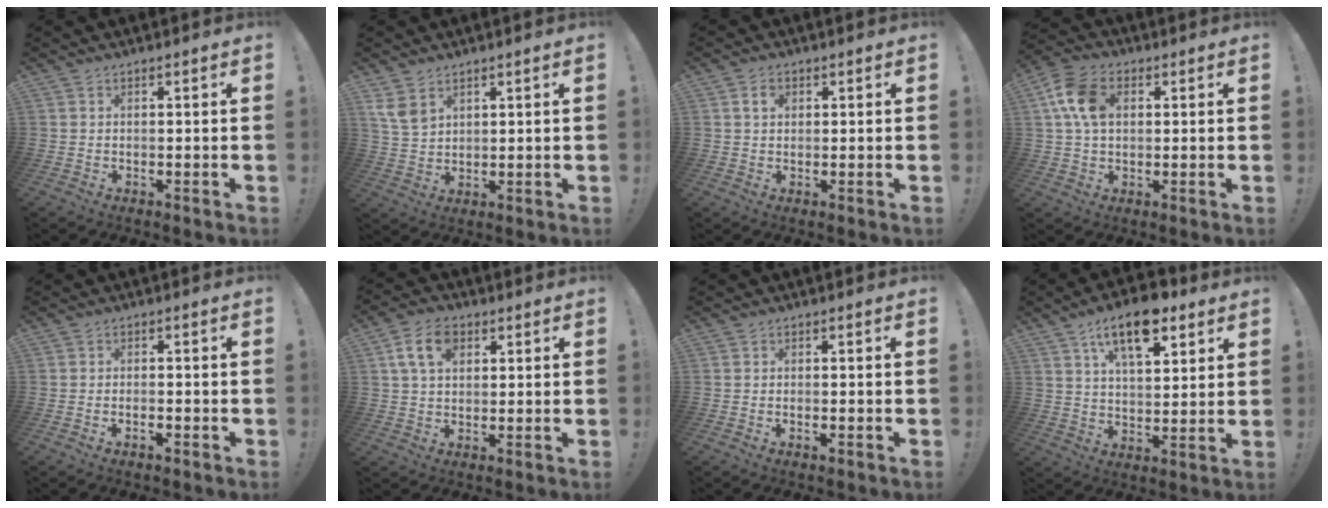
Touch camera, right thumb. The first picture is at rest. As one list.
[{"total": 6.8, "force": [3.8, 4.4, 3.6], "torque": [-0.067, -0.015, 0.075]}, {"total": 2.8, "force": [1.0, 2.0, 1.7], "torque": [-0.026, 0.003, 0.016]}, {"total": 10.7, "force": [2.3, 7.4, 7.4], "torque": [-0.142, 0.015, 0.048]}, {"total": 1.6, "force": [-1.1, 0.5, 1.1], "torque": [-0.023, 0.004, -0.017]}, {"total": 9.4, "force": [3.2, 6.3, 6.2], "torque": [-0.114, 0.007, 0.062]}, {"total": 1.1, "force": [-0.7, 0.4, 0.8], "torque": [-0.019, 0.004, -0.009]}, {"total": 14.0, "force": [8.2, 6.2, 9.5], "torque": [-0.149, -0.030, 0.141]}]